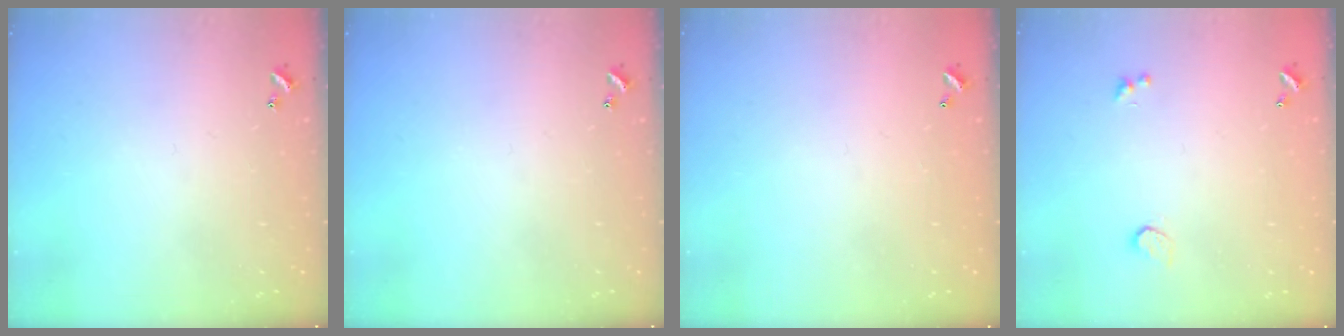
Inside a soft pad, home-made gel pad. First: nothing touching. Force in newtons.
{"total": 0.0}
{"total": 2.8, "press": 2.8, "slide": 0.1}
{"total": 1.0, "press": 0.7, "slide": 0.7}